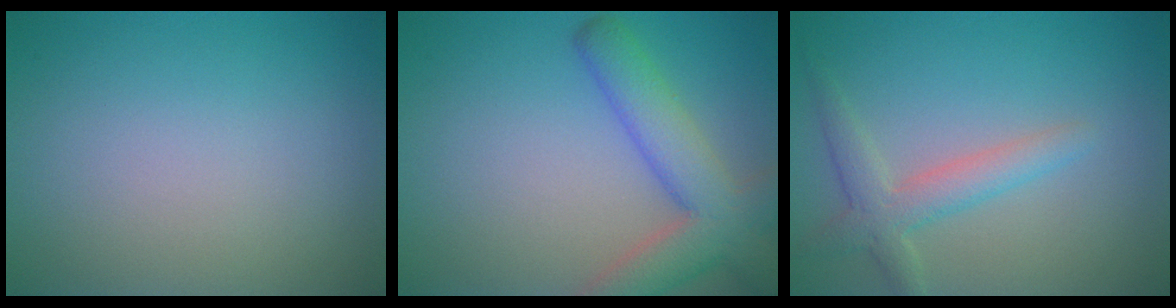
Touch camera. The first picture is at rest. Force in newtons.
{"total": 6.1, "press": 6.1, "slide": 0.4}
{"total": 3.1, "press": 3.1, "slide": 0.2}